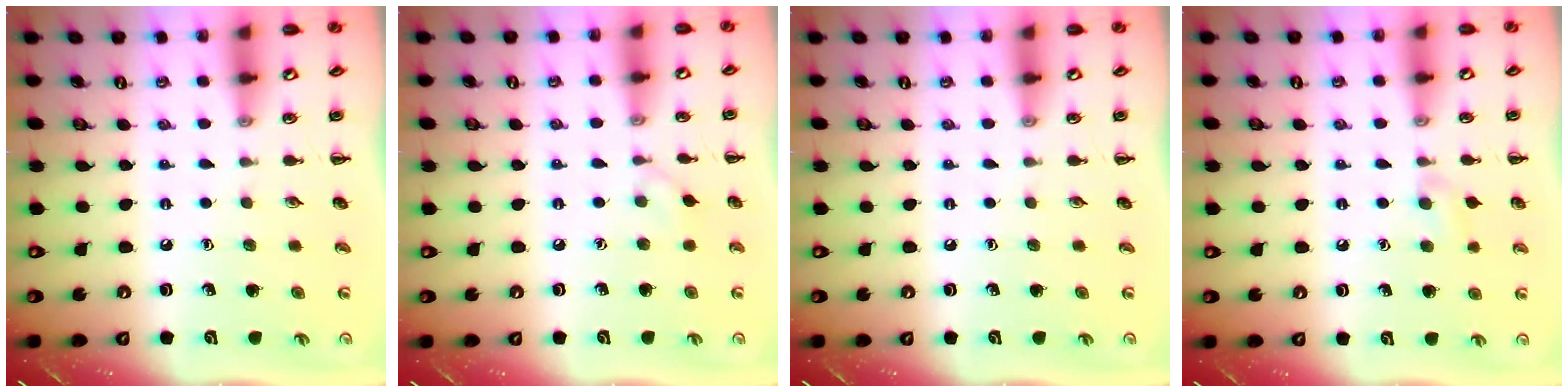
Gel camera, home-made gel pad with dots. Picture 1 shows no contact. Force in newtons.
{"total": 4.4, "press": 4.1, "slide": 1.7}
{"total": 0.0}
{"total": 5.3, "press": 5.0, "slide": 1.9}